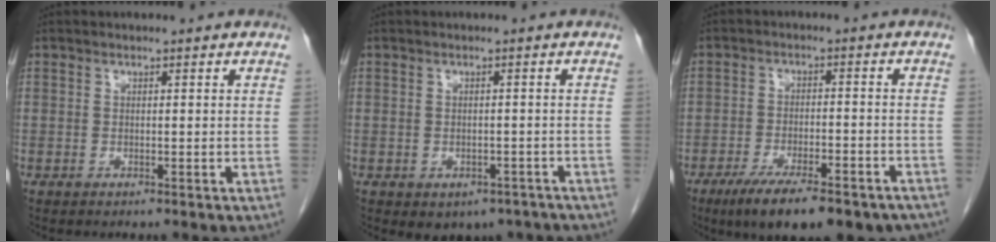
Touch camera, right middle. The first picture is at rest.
{"total": 5.5, "force": [-3.9, 3.5, 1.7], "torque": [-0.005, 0.010, -0.045]}
{"total": 16.1, "force": [-12.1, 4.2, 9.8], "torque": [-0.116, -0.004, -0.176]}